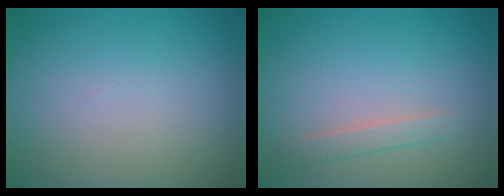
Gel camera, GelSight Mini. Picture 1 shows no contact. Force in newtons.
{"total": 1.3, "press": 1.3, "slide": 0.1}